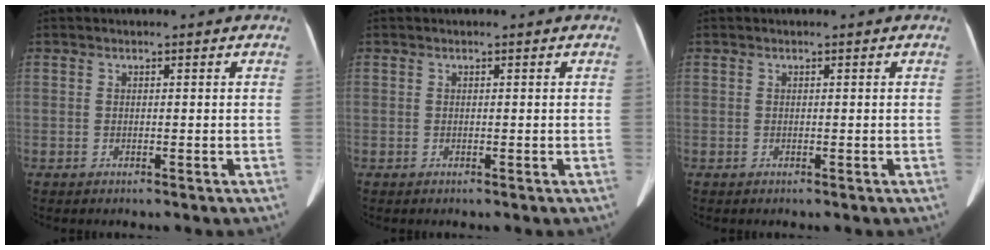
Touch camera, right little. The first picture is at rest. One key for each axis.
{"total": 0.0}
{"total": 0.0}